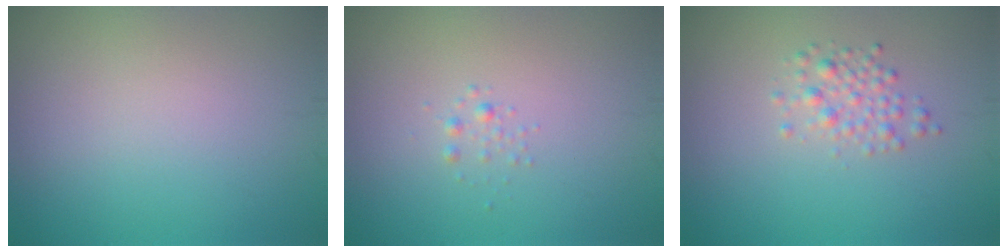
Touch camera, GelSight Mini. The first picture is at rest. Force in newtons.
{"total": 0.6, "press": 0.6, "slide": 0.0}
{"total": 1.9, "press": 1.9, "slide": 0.1}